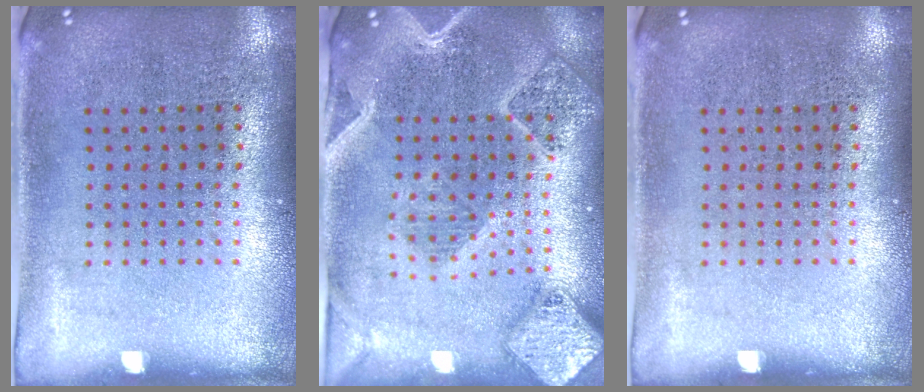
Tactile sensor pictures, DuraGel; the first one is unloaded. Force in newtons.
{"total": 2.9, "press": 2.5, "slide": 1.4}
{"total": 0.0}